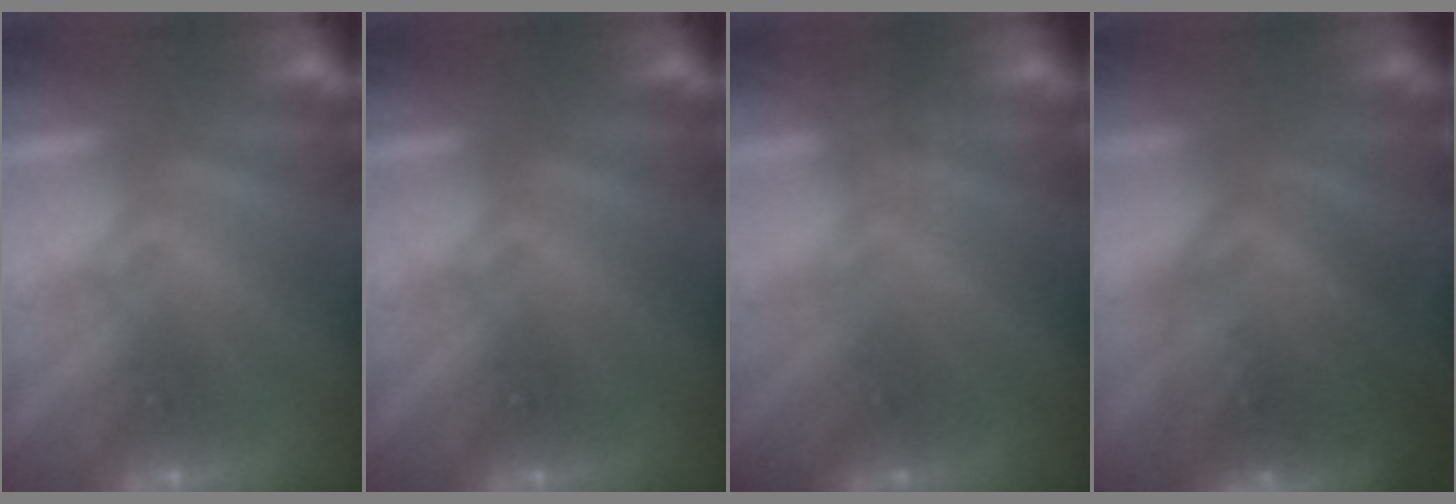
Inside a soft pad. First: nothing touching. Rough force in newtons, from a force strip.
{"total": 0.0}
{"total": 1.2}
{"total": 7.0}